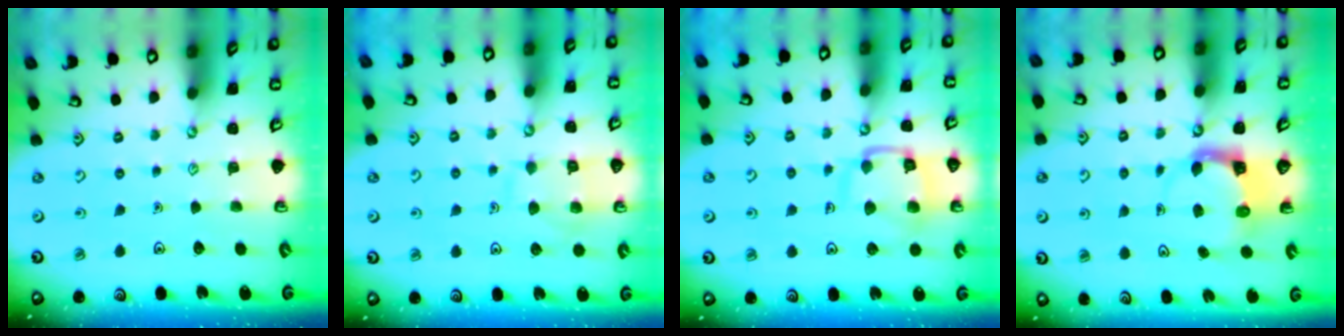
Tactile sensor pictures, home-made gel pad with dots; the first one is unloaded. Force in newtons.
{"total": 9.0, "press": 8.9, "slide": 0.9}
{"total": 12.6, "press": 12.5, "slide": 1.2}
{"total": 3.9, "press": 3.9, "slide": 0.4}